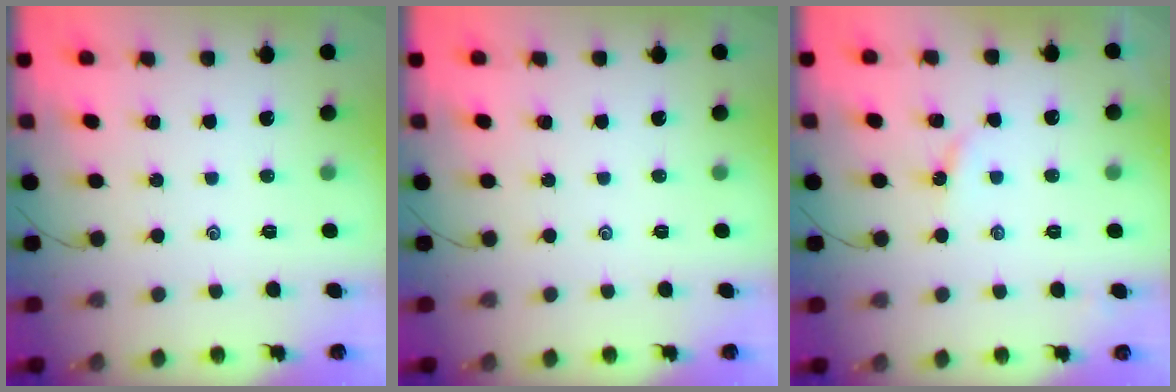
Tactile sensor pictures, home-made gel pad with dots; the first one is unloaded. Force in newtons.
{"total": 0.0}
{"total": 3.0, "press": 2.9, "slide": 0.5}